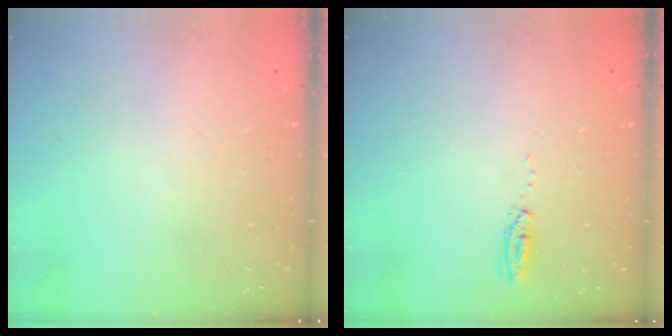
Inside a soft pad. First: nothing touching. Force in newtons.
{"total": 3.8, "press": 3.7, "slide": 1.1}